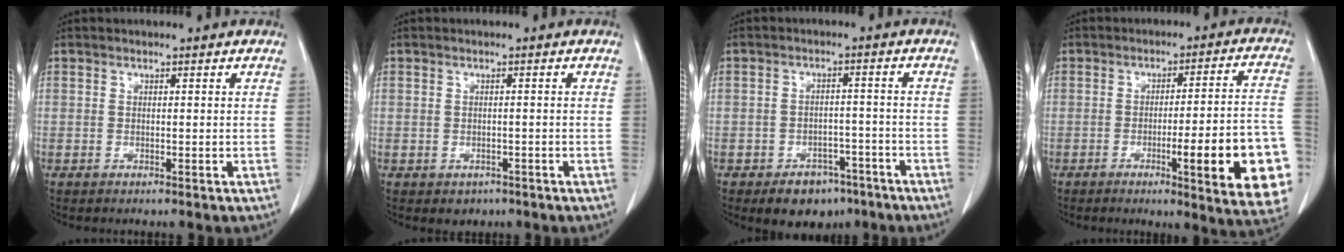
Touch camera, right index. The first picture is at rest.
{"total": 2.0, "force": [-1.0, 1.6, 0.4], "torque": [-0.004, 0.004, -0.008]}
{"total": 6.9, "force": [-4.7, 4.2, 2.8], "torque": [-0.034, 0.008, -0.063]}
{"total": 17.2, "force": [-5.3, 1.7, 16.2], "torque": [-0.130, 0.013, -0.057]}